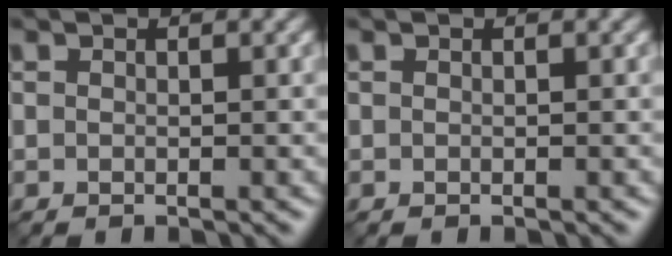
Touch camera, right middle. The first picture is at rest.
{"total": 0.0}